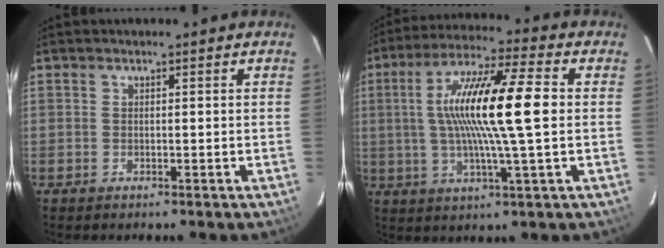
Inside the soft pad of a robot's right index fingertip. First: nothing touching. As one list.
[{"total": 16.0, "force": [1.0, 1.1, 15.9], "torque": [-0.292, 0.010, 0.014]}]